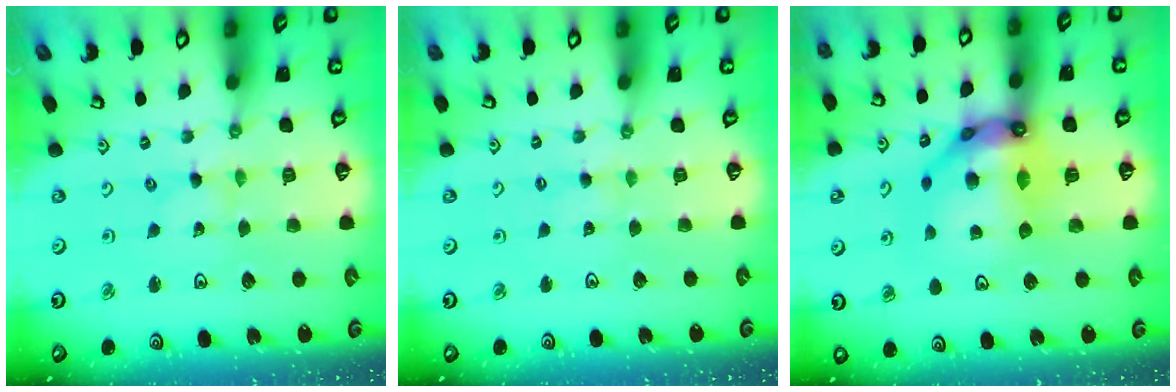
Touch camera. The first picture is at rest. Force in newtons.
{"total": 1.7, "press": 1.7, "slide": 0.4}
{"total": 16.1, "press": 16.0, "slide": 1.8}